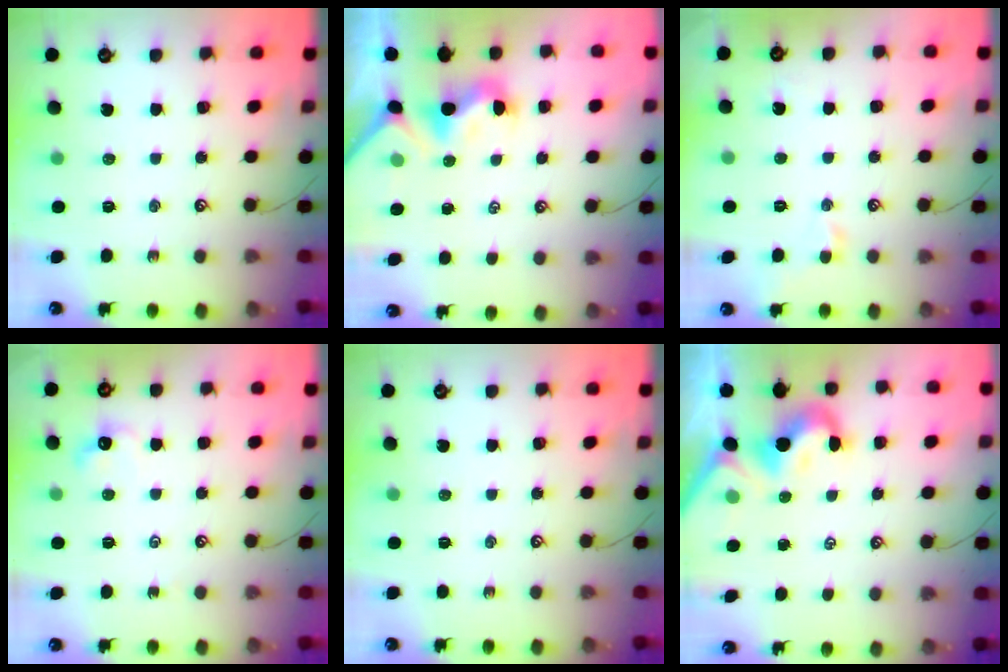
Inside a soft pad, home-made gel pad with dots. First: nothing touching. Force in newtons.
{"total": 1.2, "press": 1.0, "slide": 0.7}
{"total": 0.6, "press": 0.5, "slide": 0.3}
{"total": 2.8, "press": 2.7, "slide": 0.6}
{"total": 0.0}
{"total": 4.4, "press": 4.3, "slide": 0.9}